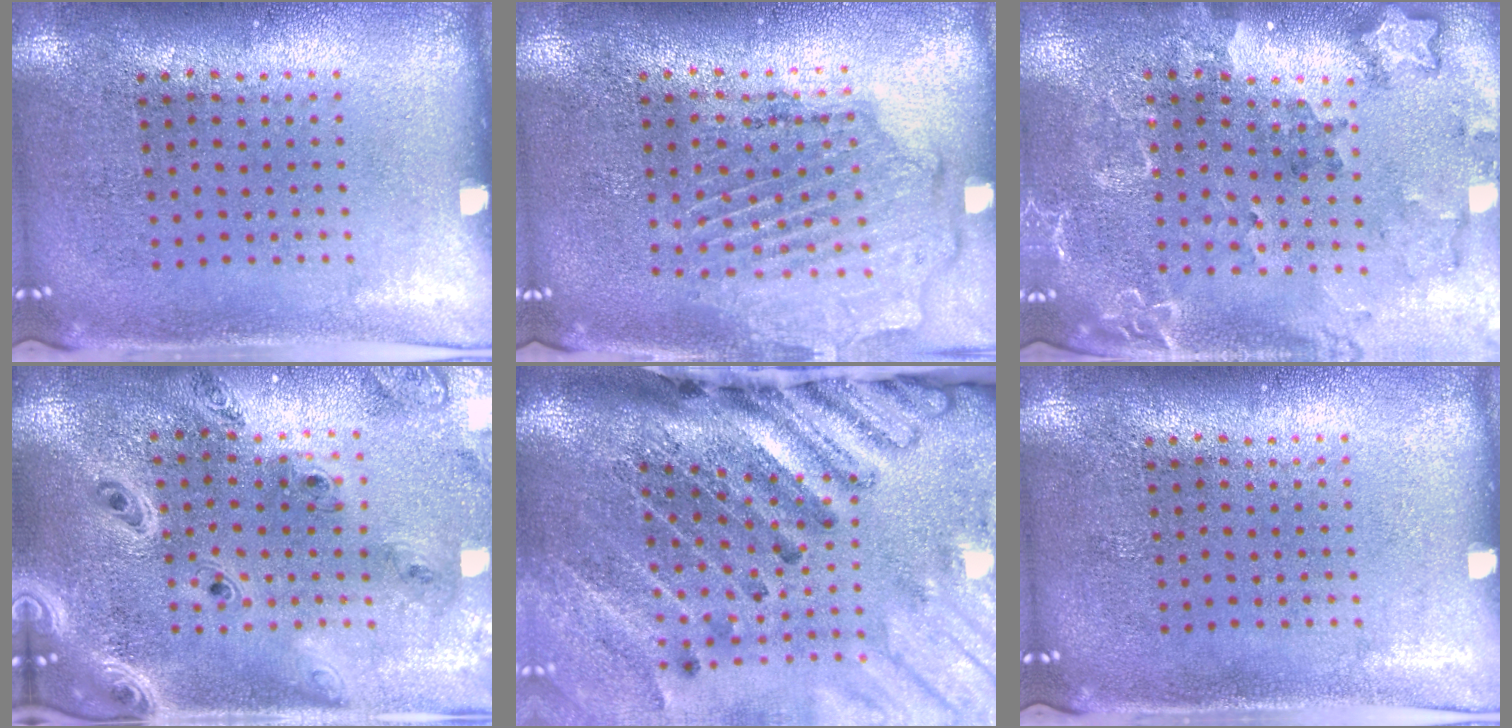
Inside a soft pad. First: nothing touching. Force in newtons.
{"total": 1.8, "press": 1.7, "slide": 0.6}
{"total": 2.0, "press": 1.9, "slide": 0.5}
{"total": 2.3, "press": 2.1, "slide": 1.0}
{"total": 4.3, "press": 3.3, "slide": 2.9}
{"total": 0.0}